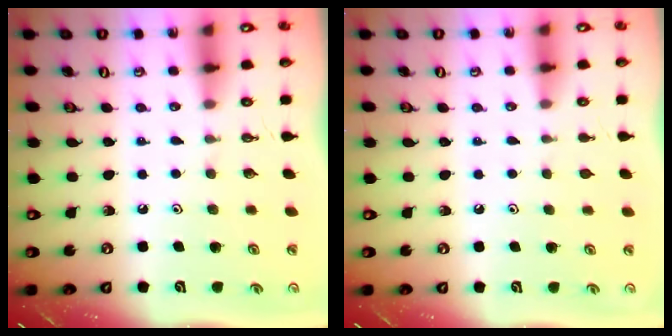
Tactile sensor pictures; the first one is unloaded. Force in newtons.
{"total": 0.6, "press": 0.6, "slide": 0.2}